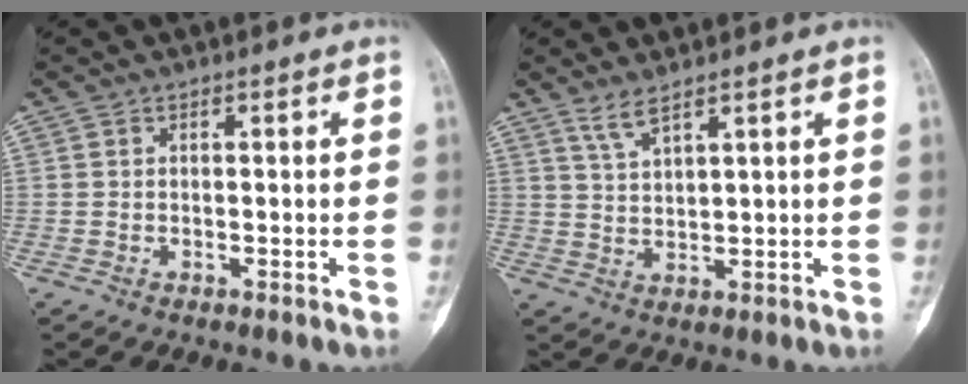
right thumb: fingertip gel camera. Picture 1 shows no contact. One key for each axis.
{"total": 3.6, "fx": 2.8, "fy": 0.5, "fz": 2.2, "tx": -0.049, "ty": -0.023, "tz": 0.064}